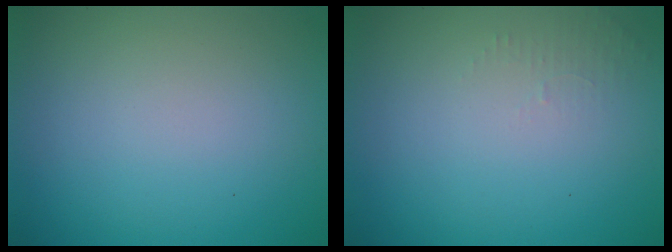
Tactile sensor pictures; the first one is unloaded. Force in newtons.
{"total": 1.0, "press": 0.9, "slide": 0.3}